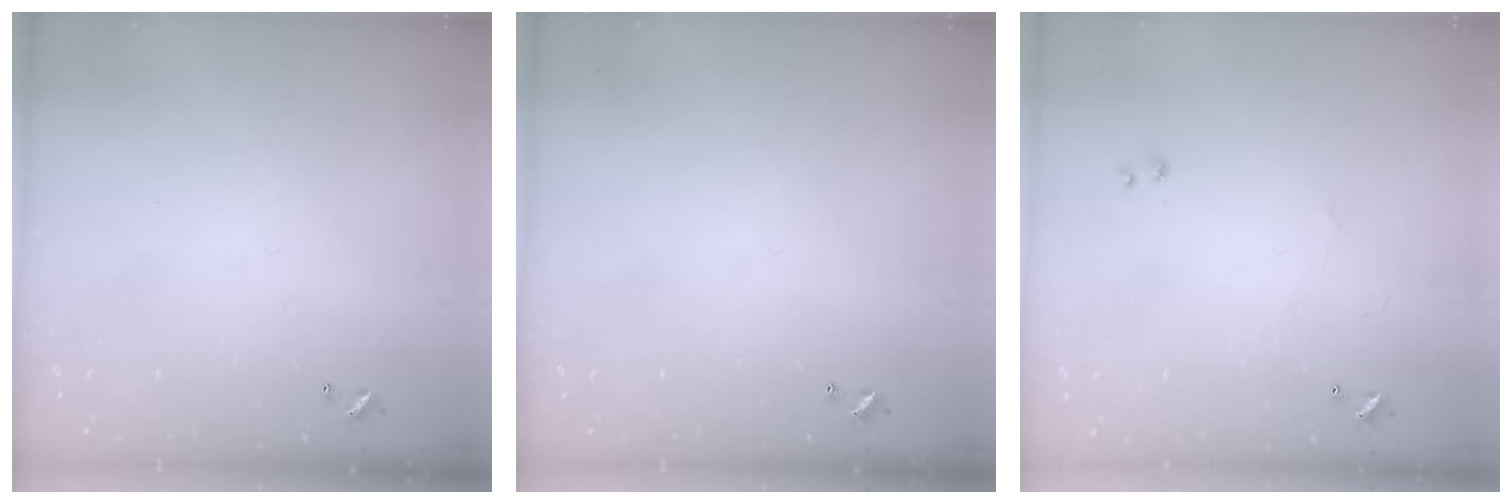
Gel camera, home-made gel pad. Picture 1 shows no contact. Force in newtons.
{"total": 0.0}
{"total": 1.3, "press": 1.1, "slide": 0.5}